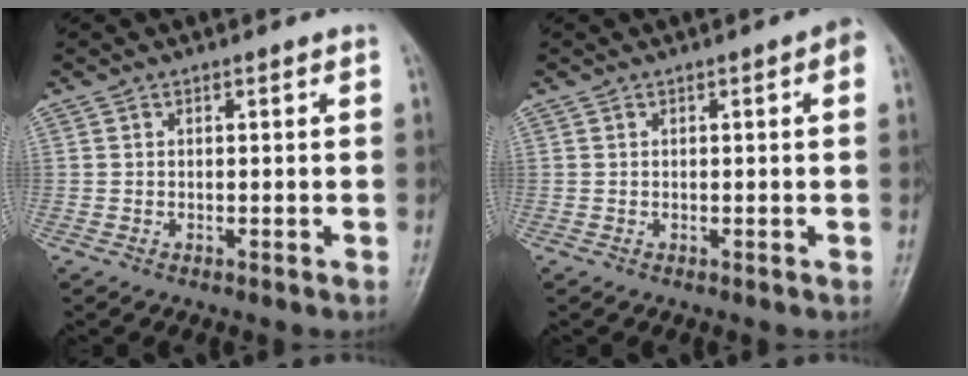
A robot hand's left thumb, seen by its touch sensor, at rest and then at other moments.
{"total": 2.3, "force": [0.5, 0.6, 2.2], "torque": [-0.026, 0.005, 0.003]}